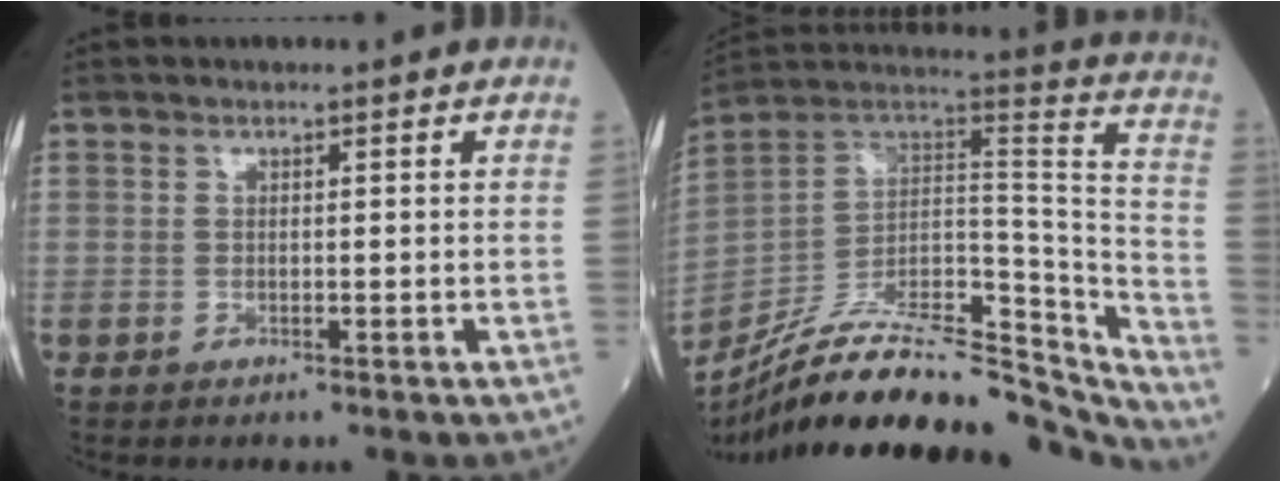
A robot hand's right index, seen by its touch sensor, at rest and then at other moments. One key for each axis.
{"total": 32.0, "fx": -27.5, "fy": 8.0, "fz": 14.3, "tx": -0.196, "ty": 0.011, "tz": -0.405}